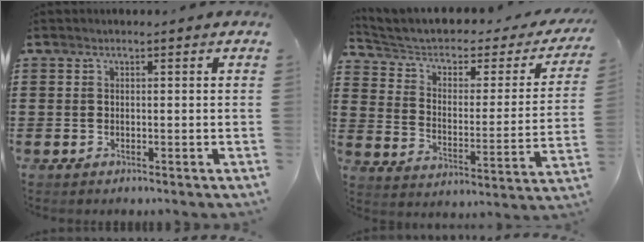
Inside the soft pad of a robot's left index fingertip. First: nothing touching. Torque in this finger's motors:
{"motor_torque": [1.16, -0.97, 0.81, 0.09]}